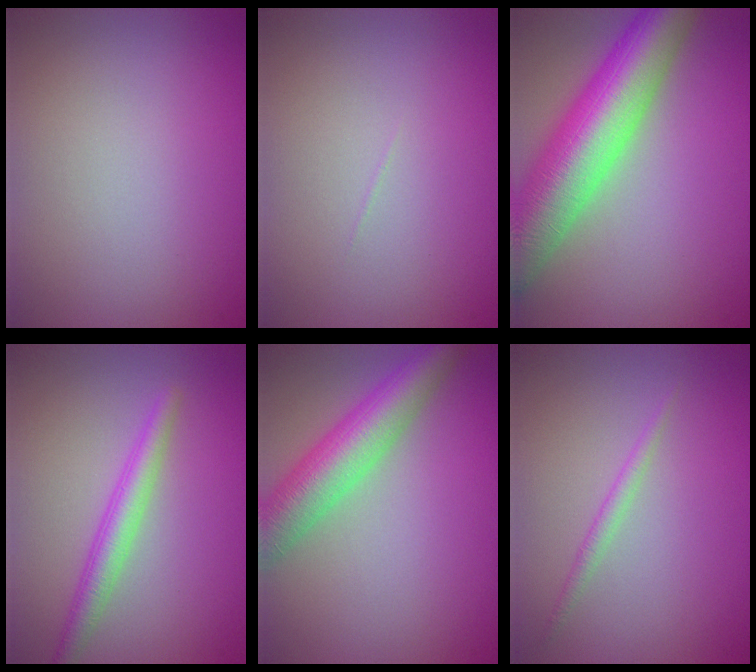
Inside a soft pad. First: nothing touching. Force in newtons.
{"total": 0.0}
{"total": 10.9, "press": 10.9, "slide": 0.5}
{"total": 2.8, "press": 2.8, "slide": 0.0}
{"total": 6.6, "press": 6.6, "slide": 0.3}
{"total": 1.1, "press": 1.1, "slide": 0.1}